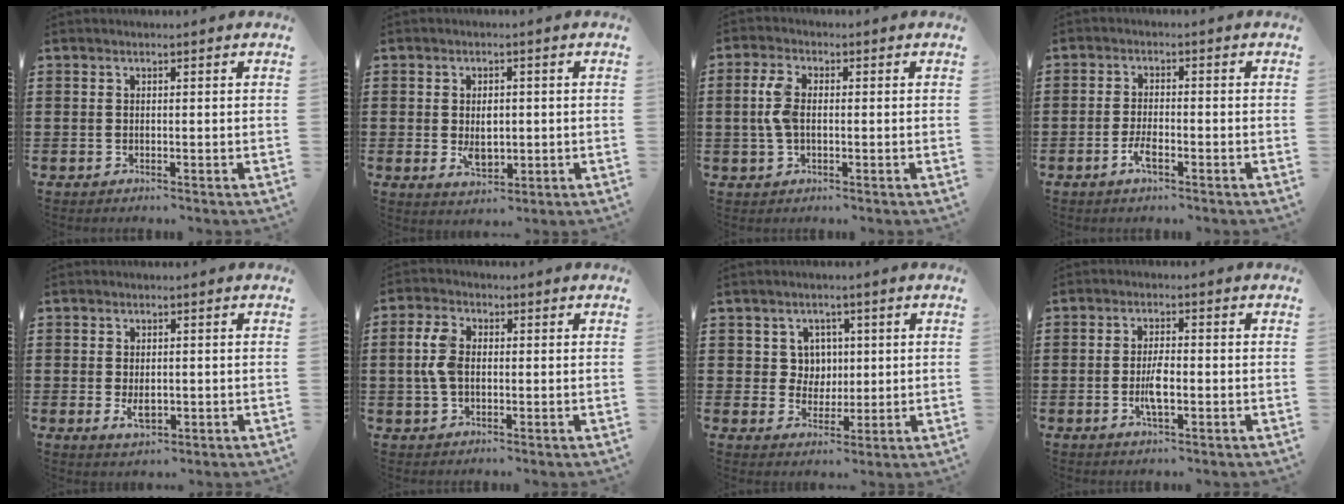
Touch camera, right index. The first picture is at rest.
{"total": 3.7, "force": [0.0, 2.2, 3.0], "torque": [-0.051, 0.003, -0.002]}
{"total": 4.9, "force": [0.2, 2.5, 4.2], "torque": [-0.107, 0.002, -0.005]}
{"total": 3.2, "force": [-1.7, 0.9, 2.6], "torque": [-0.051, -0.002, -0.032]}
{"total": 2.8, "force": [-0.4, 1.3, 2.5], "torque": [-0.039, -0.005, -0.009]}
{"total": 5.3, "force": [0.2, 3.2, 4.2], "torque": [-0.108, 0.005, -0.005]}
{"total": 4.5, "force": [1.1, 4.2, 1.2], "torque": [-0.045, 0.016, 0.019]}
{"total": 4.1, "force": [-0.9, 1.3, 3.8], "torque": [-0.080, -0.002, -0.021]}